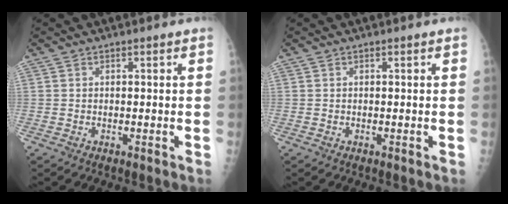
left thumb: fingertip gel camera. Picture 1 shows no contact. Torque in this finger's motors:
{"motor_torque": [0.00, 0.00, -0.01, -0.01, 0.00]}